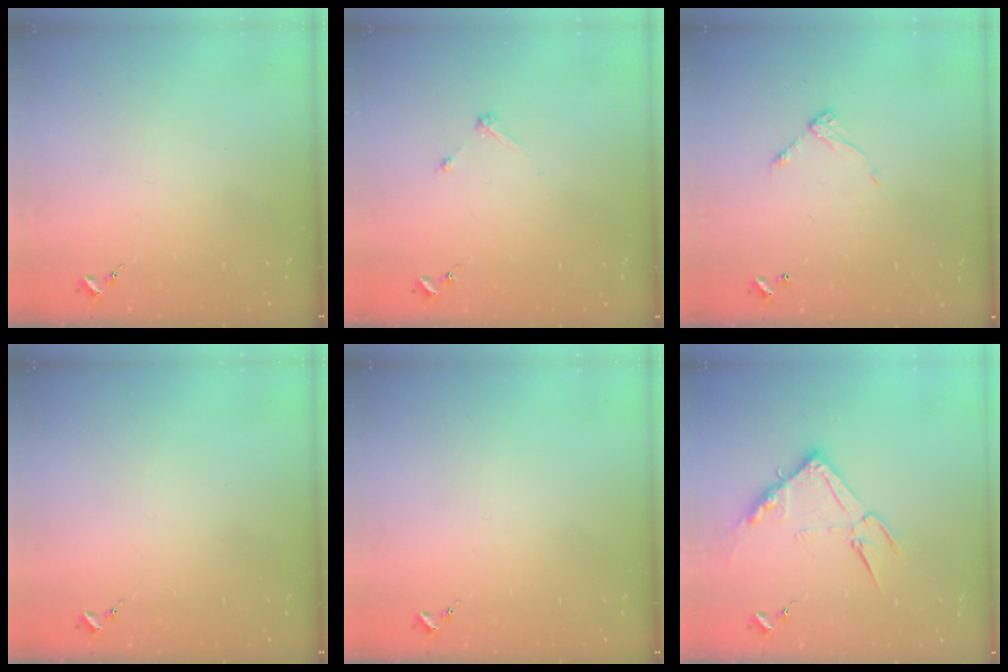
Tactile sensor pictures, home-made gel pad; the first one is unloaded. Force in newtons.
{"total": 3.2, "press": 3.2, "slide": 0.4}
{"total": 7.1, "press": 7.1, "slide": 0.5}
{"total": 0.0}
{"total": 0.0}
{"total": 13.8, "press": 13.8, "slide": 0.8}